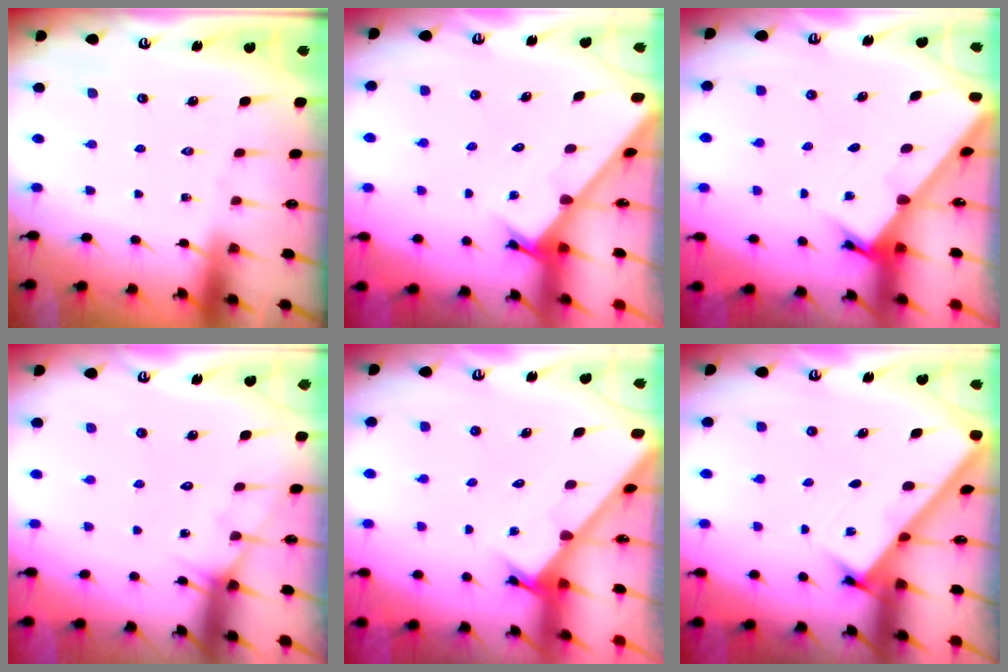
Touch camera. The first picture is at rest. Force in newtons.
{"total": 2.6, "press": 2.6, "slide": 0.3}
{"total": 2.6, "press": 2.6, "slide": 0.3}
{"total": 4.9, "press": 4.9, "slide": 0.3}
{"total": 2.6, "press": 2.6, "slide": 0.3}
{"total": 2.6, "press": 2.6, "slide": 0.3}